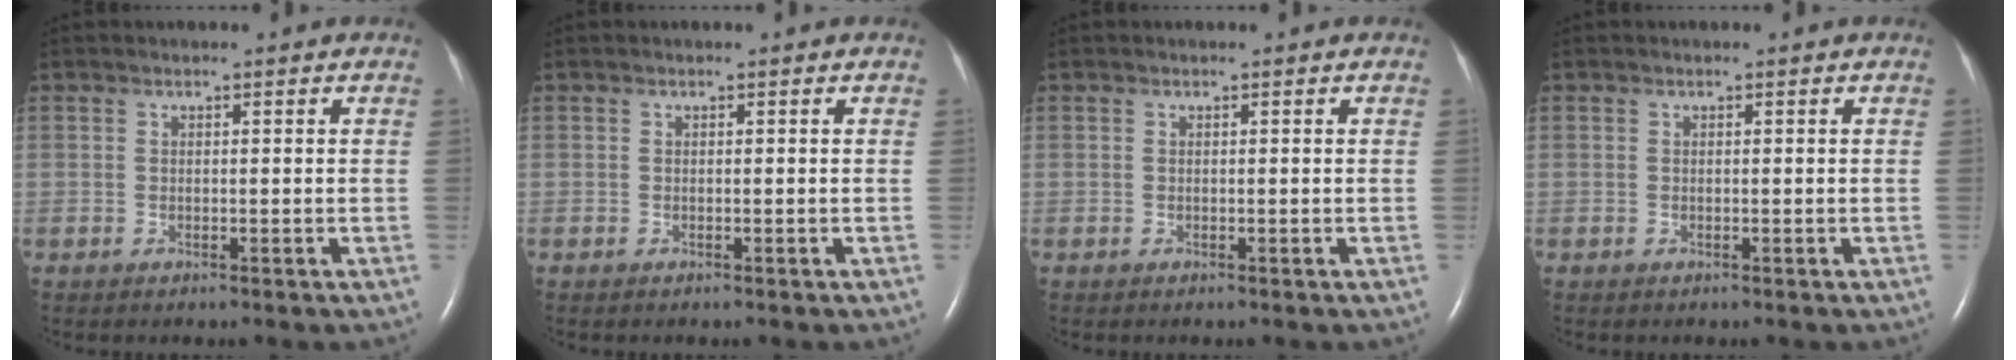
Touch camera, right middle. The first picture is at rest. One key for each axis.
{"total": 0.0}
{"total": 0.0}
{"total": 0.0}